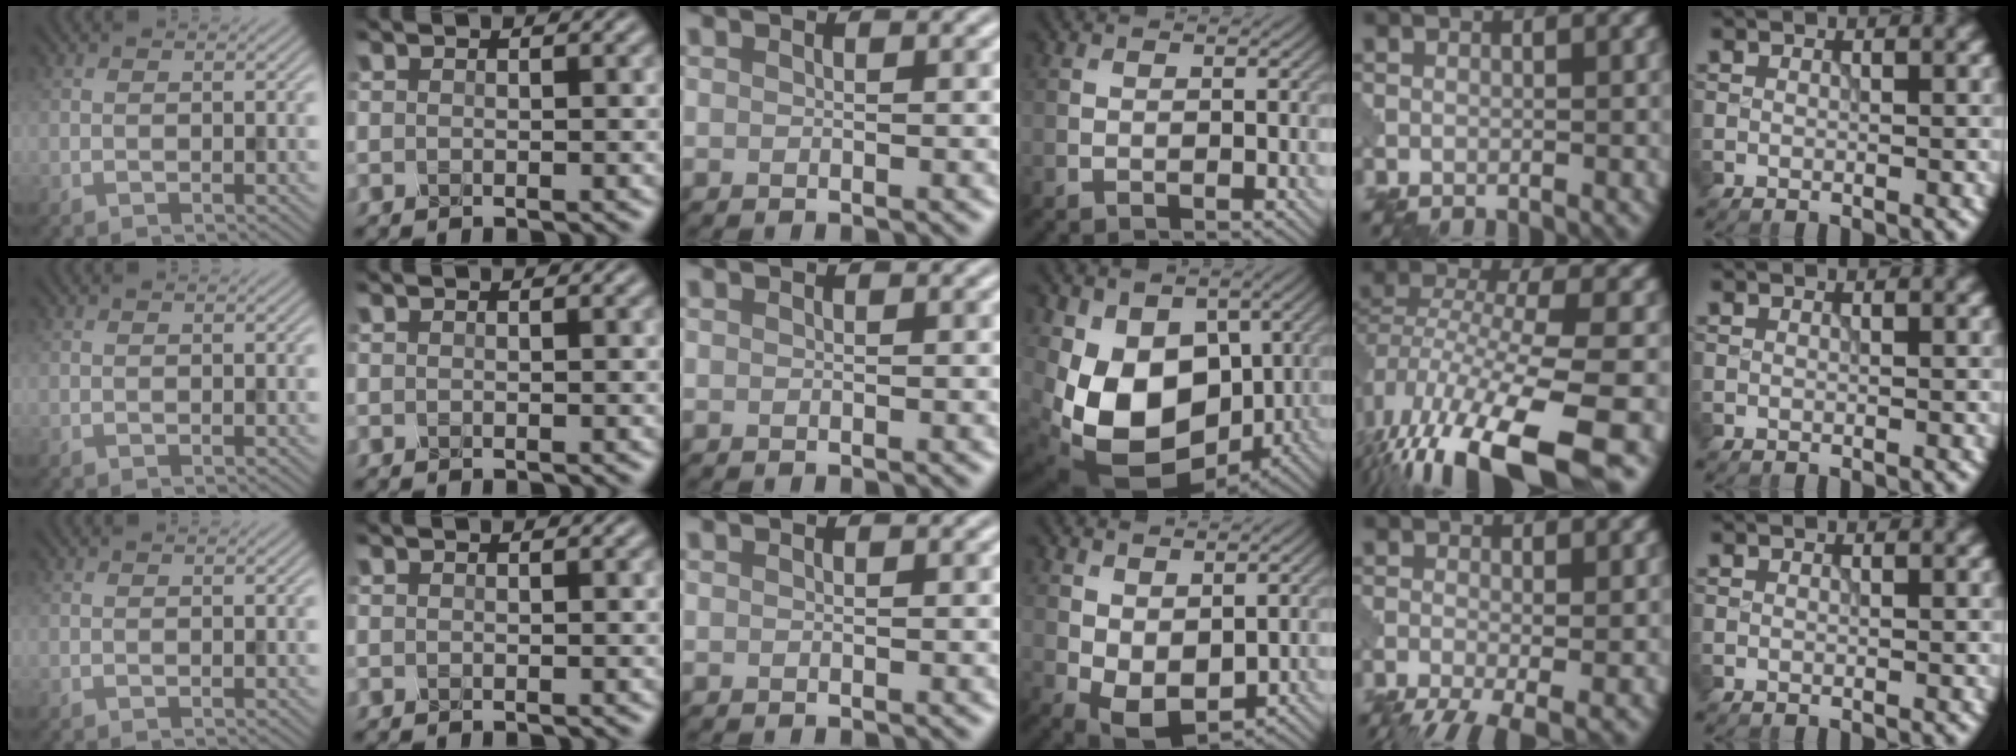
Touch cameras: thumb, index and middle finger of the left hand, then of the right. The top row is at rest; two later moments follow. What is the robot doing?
{"motion": "squeeze", "object": "foam earplug"}